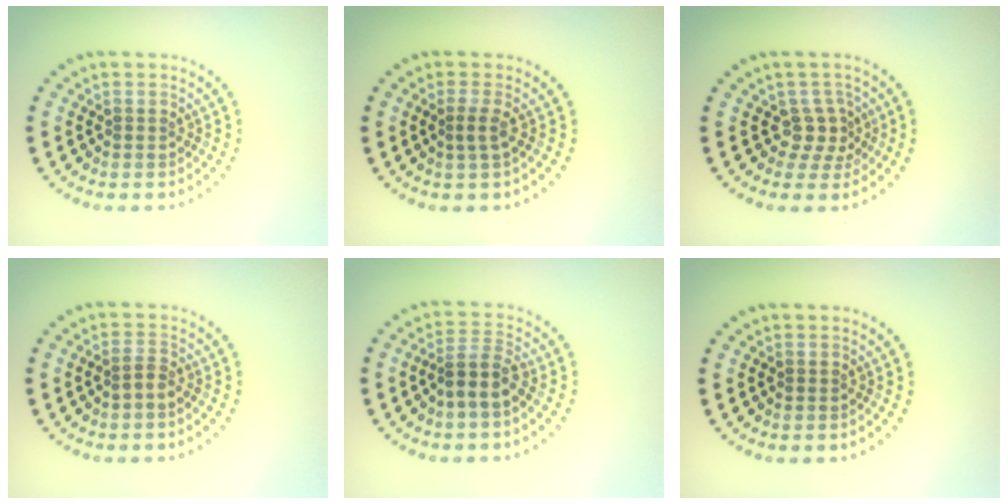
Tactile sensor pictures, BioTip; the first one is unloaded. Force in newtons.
{"total": 1.2, "press": 1.0, "slide": 0.6}
{"total": 2.3, "press": 1.5, "slide": 1.7}
{"total": 1.2, "press": 1.0, "slide": 0.7}
{"total": 2.7, "press": 2.2, "slide": 1.6}
{"total": 0.0}